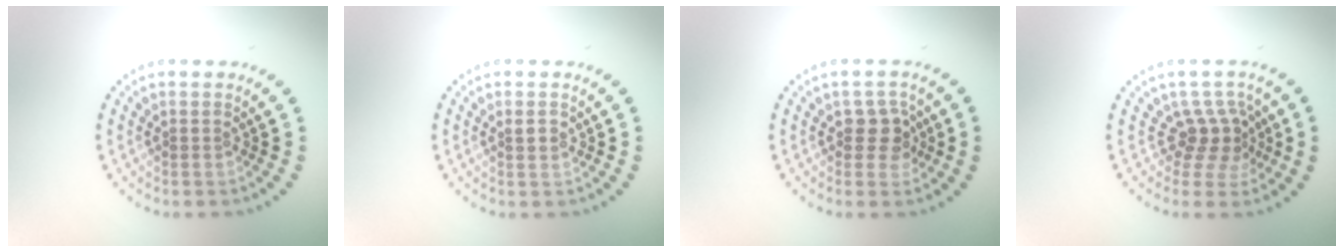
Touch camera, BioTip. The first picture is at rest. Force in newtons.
{"total": 0.6, "press": 0.6, "slide": 0.1}
{"total": 2.3, "press": 2.1, "slide": 0.9}
{"total": 2.9, "press": 2.1, "slide": 2.0}